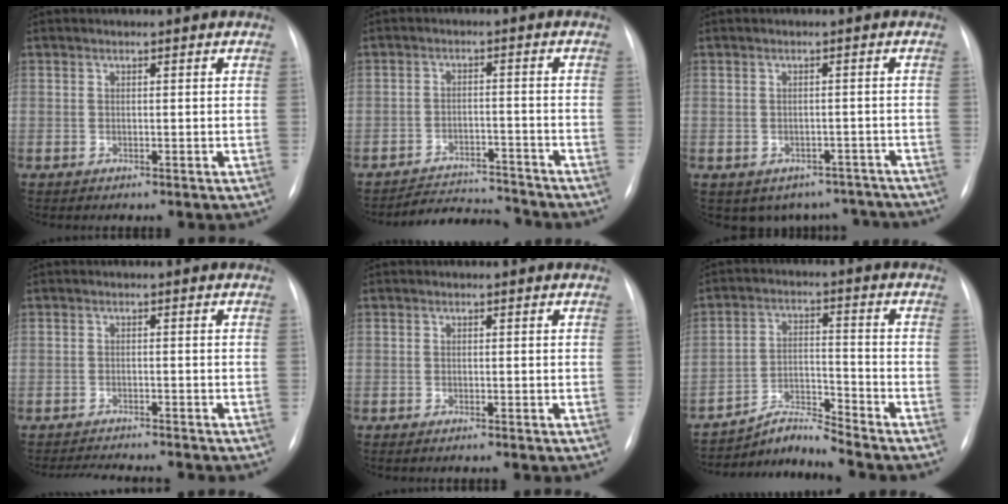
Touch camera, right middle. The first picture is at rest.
{"total": 7.3, "force": [-7.2, 0.9, -0.4], "torque": [0.009, 0.008, -0.114]}
{"total": 8.0, "force": [-6.5, 4.7, 0.8], "torque": [0.006, 0.023, -0.070]}
{"total": 6.7, "force": [-6.4, 0.1, 2.1], "torque": [-0.027, -0.008, -0.094]}
{"total": 0.7, "force": [-0.6, 0.0, 0.5], "torque": [-0.007, -0.001, -0.009]}
{"total": 6.1, "force": [-5.8, -1.8, -0.6], "torque": [-0.006, 0.002, -0.104]}